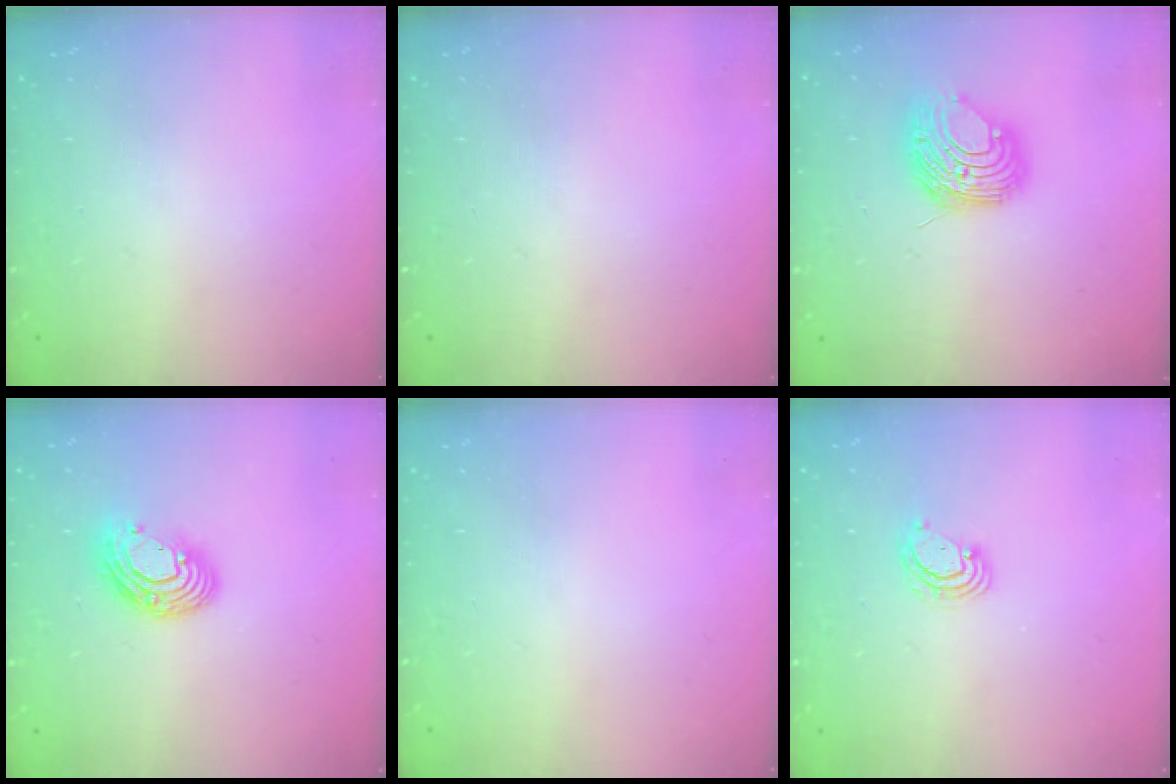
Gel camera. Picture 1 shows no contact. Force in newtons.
{"total": 0.0}
{"total": 10.3, "press": 10.2, "slide": 1.1}
{"total": 11.4, "press": 11.4, "slide": 0.8}
{"total": 0.0}
{"total": 4.1, "press": 4.1, "slide": 0.4}